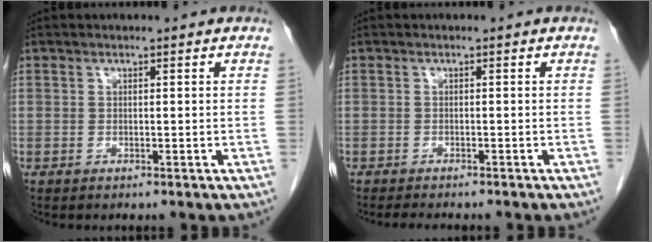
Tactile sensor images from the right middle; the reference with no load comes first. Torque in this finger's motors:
{"motor_torque": [0.02, 0.05, 0.00, 0.00]}